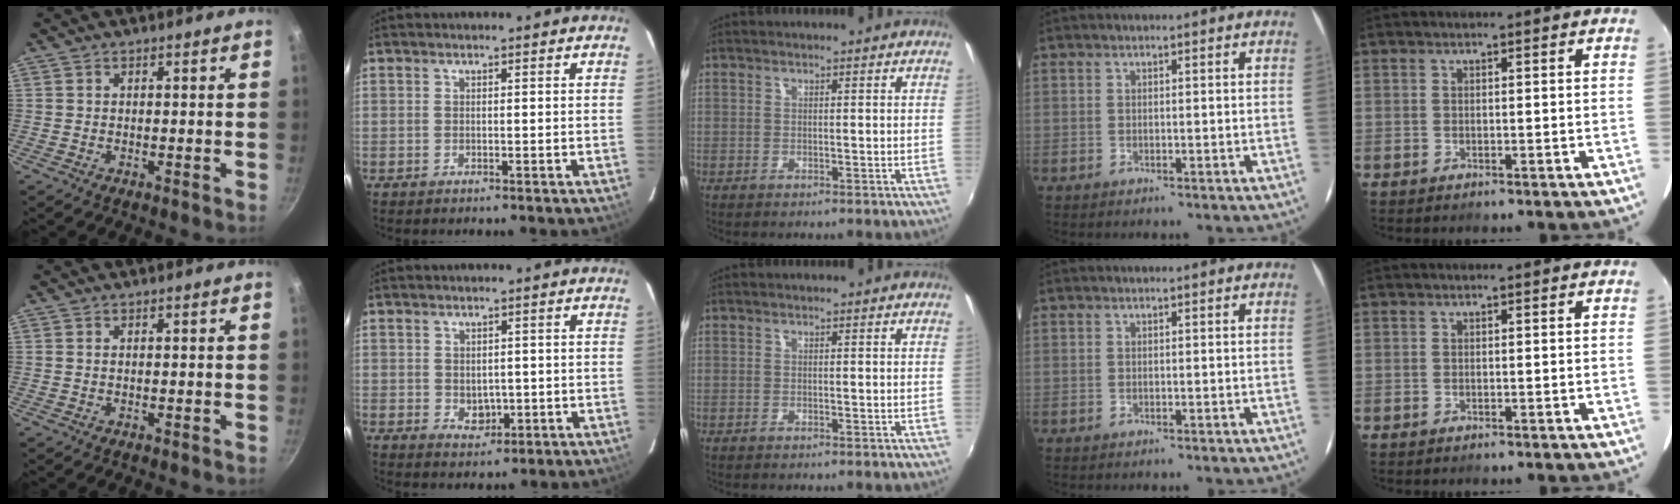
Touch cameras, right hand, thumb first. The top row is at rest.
{"index": {"total": 3.4, "force": [-0.2, 2.8, 1.9], "torque": [-0.031, -0.001, 0.005]}}